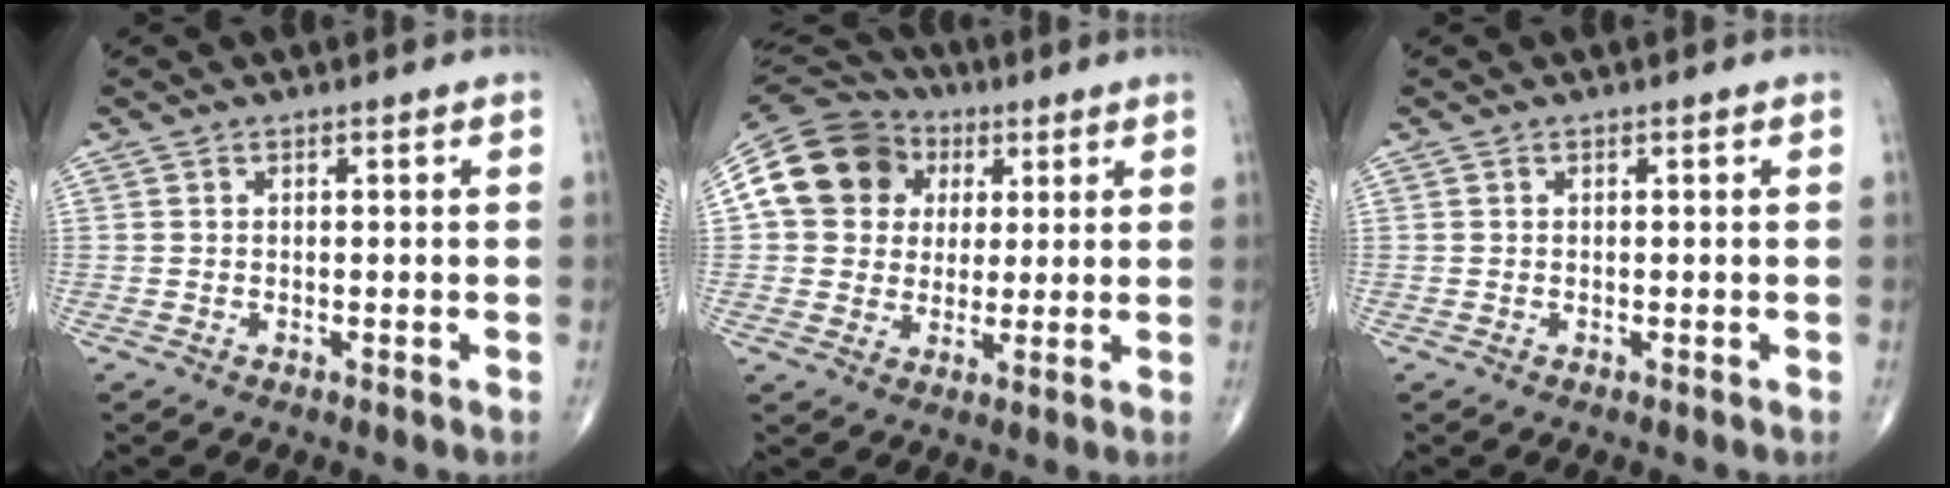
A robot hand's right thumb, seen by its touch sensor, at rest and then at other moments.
{"total": 15.5, "force": [4.1, 13.3, 6.9], "torque": [-0.109, 0.021, 0.069]}
{"total": 0.0}